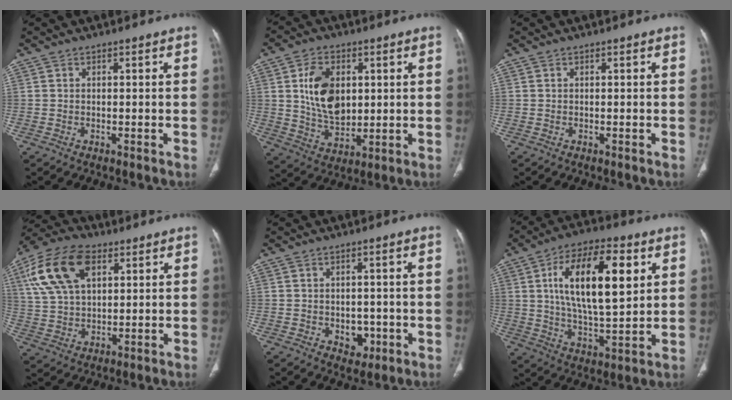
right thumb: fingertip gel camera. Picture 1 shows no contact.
{"total": 12.1, "force": [2.4, 7.9, 8.9], "torque": [-0.136, -0.017, 0.052]}
{"total": 0.0}
{"total": 16.0, "force": [6.5, 9.2, 11.4], "torque": [-0.216, 0.003, 0.120]}
{"total": 4.1, "force": [-1.0, 3.2, 2.4], "torque": [-0.011, 0.004, -0.006]}
{"total": 19.5, "force": [5.5, 8.1, 16.9], "torque": [-0.270, -0.012, 0.093]}